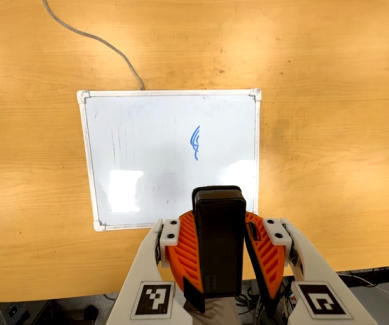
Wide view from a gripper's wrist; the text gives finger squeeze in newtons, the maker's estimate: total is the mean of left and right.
{"total": 7.3, "left": 7.9, "right": 6.8}